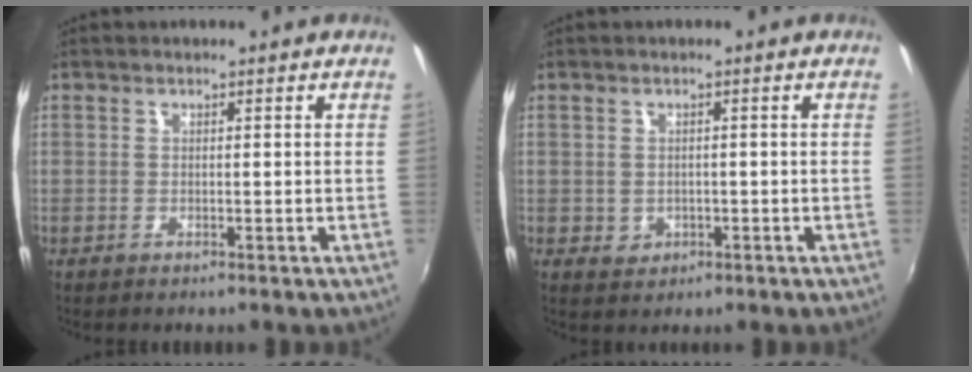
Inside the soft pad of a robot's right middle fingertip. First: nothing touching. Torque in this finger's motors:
{"motor_torque": [0.28, -0.21, 0.02, 0.00]}